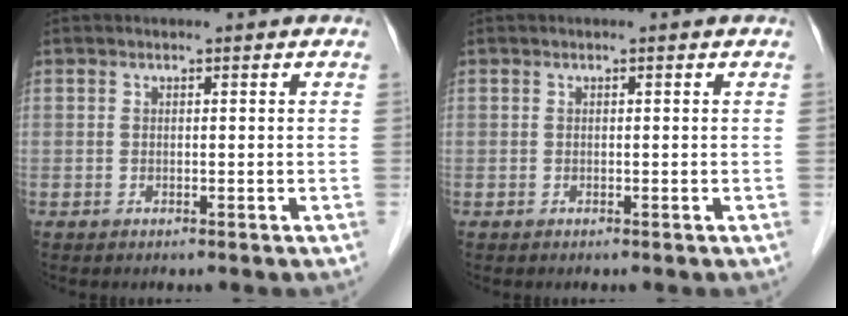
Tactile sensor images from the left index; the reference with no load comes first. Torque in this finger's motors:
{"motor_torque": [0.00, 0.00, 0.00, 0.00]}